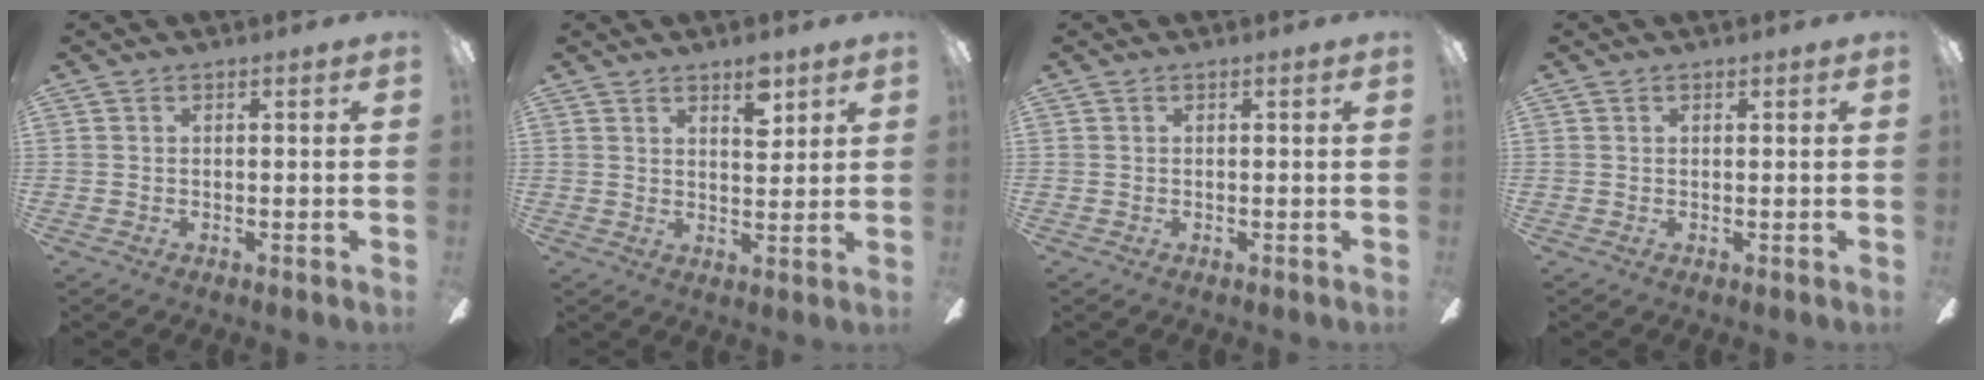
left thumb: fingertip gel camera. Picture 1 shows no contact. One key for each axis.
{"total": 6.0, "fx": 4.2, "fy": 2.3, "fz": 3.7, "tx": -0.041, "ty": -0.021, "tz": 0.067}
{"total": 0.0}
{"total": 0.5, "fx": 0.4, "fy": 0.1, "fz": 0.3, "tx": -0.007, "ty": 0.001, "tz": 0.007}